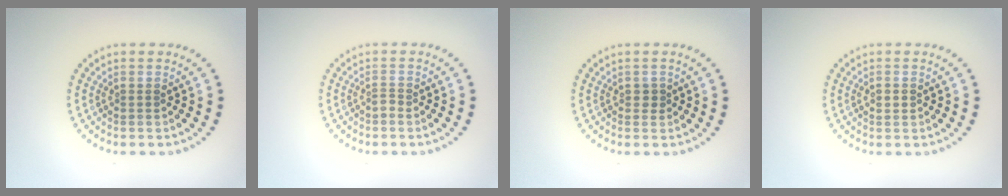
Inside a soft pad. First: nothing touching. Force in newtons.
{"total": 0.9, "press": 0.5, "slide": 0.7}
{"total": 0.8, "press": 0.8, "slide": 0.2}
{"total": 1.2, "press": 1.2, "slide": 0.2}